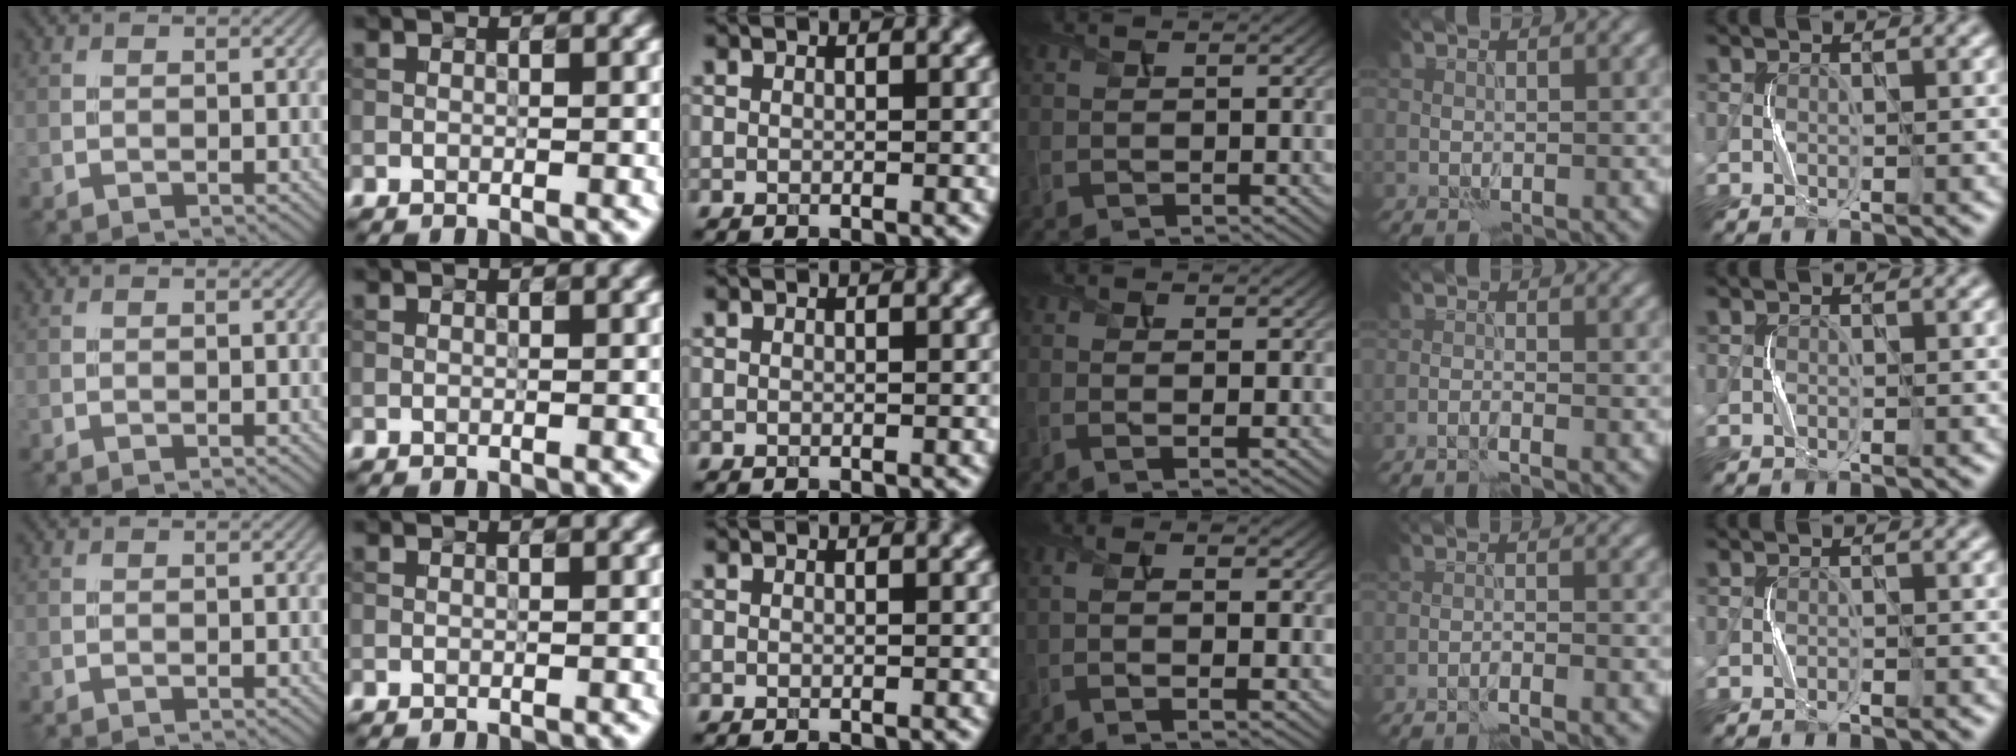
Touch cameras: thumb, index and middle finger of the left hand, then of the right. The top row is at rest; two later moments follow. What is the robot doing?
{"motion": "squeeze", "object": "sponge"}